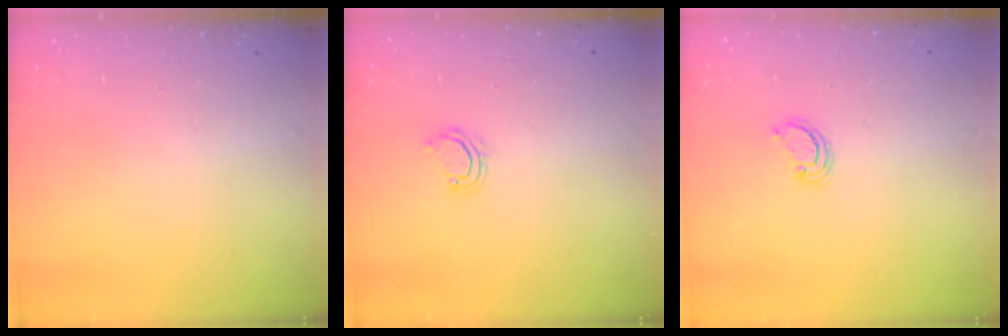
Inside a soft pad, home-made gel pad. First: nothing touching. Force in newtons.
{"total": 2.7, "press": 2.7, "slide": 0.2}
{"total": 2.3, "press": 2.3, "slide": 0.2}